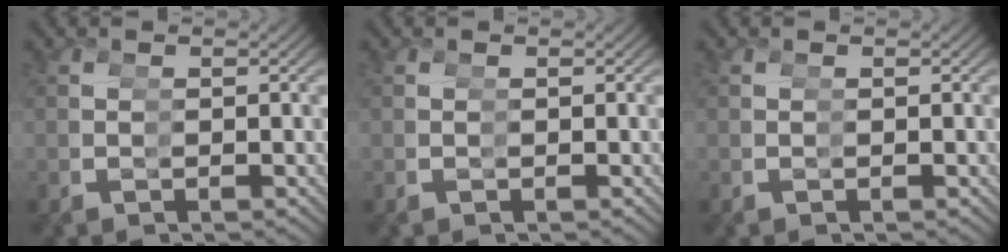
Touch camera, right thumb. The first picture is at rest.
{"total": 0.0}
{"total": 0.0}